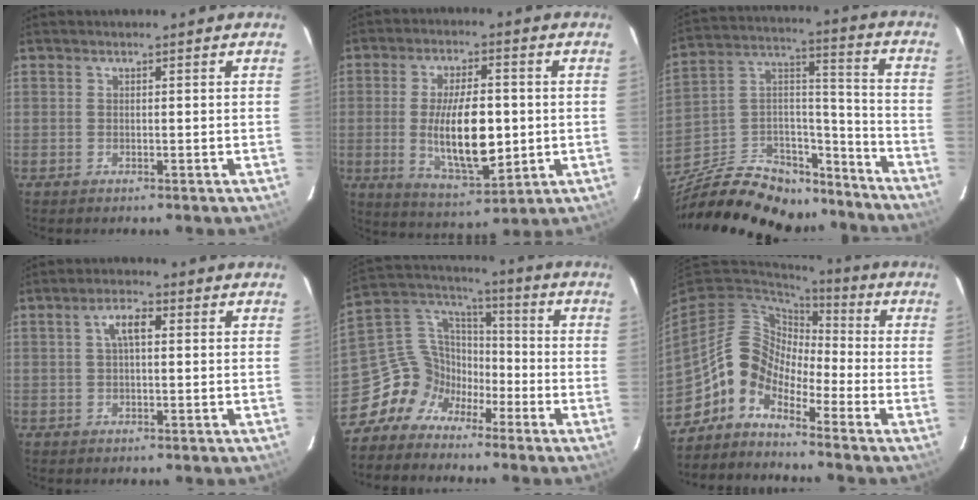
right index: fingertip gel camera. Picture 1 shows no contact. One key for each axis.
{"total": 14.1, "fx": -1.1, "fy": 5.4, "fz": 13.0, "tx": -0.238, "ty": -0.016, "tz": -0.008}
{"total": 30.4, "fx": -23.0, "fy": 13.8, "fz": 14.2, "tx": -0.291, "ty": 0.047, "tz": -0.340}
{"total": 4.0, "fx": 0.8, "fy": 1.6, "fz": 3.6, "tx": -0.069, "ty": 0.013, "tz": 0.016}
{"total": 10.5, "fx": -7.7, "fy": 7.0, "fz": 1.3, "tx": -0.044, "ty": 0.052, "tz": -0.157}
{"total": 9.2, "fx": -5.9, "fy": 5.9, "fz": 4.0, "tx": -0.073, "ty": 0.035, "tz": -0.142}